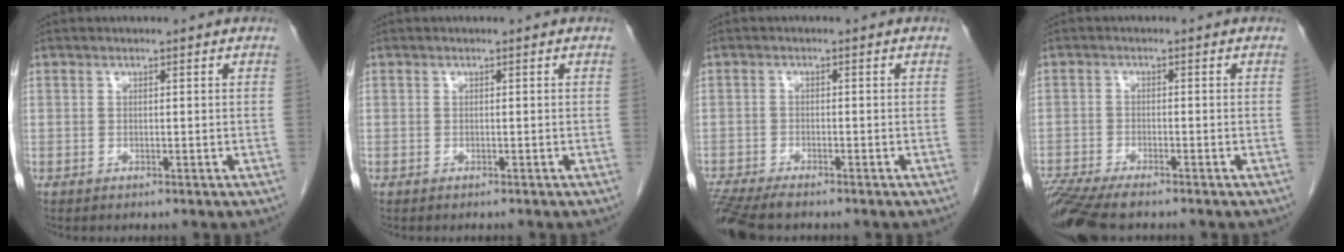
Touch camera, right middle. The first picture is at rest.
{"total": 0.6, "force": [-0.5, 0.1, 0.2], "torque": [-0.004, -0.001, -0.007]}
{"total": 7.9, "force": [-6.8, 1.3, 3.9], "torque": [-0.071, -0.018, -0.119]}
{"total": 10.5, "force": [-8.6, 1.9, 5.7], "torque": [-0.105, -0.020, -0.147]}